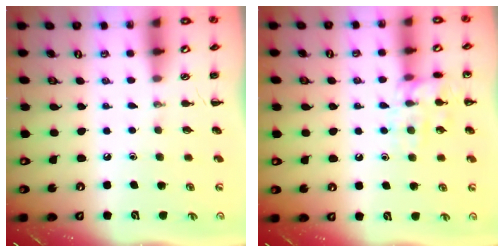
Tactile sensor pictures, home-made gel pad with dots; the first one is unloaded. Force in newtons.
{"total": 11.2, "press": 11.2, "slide": 0.6}